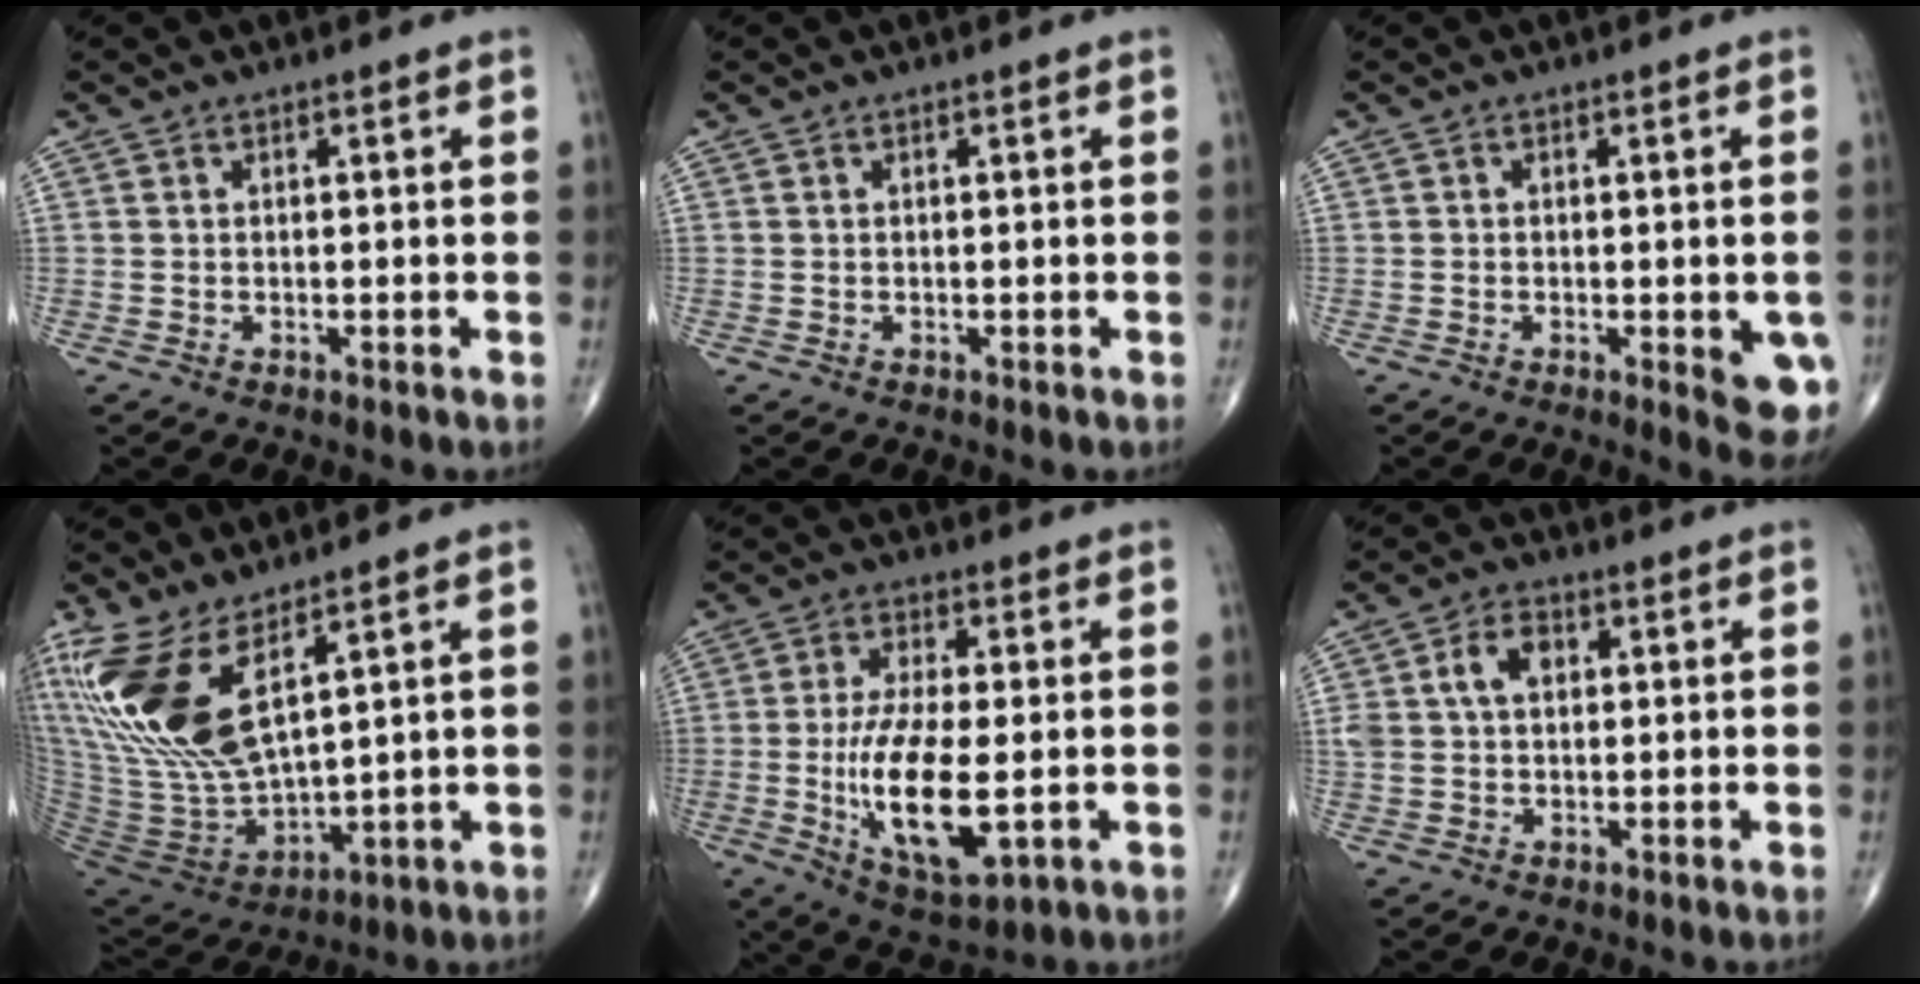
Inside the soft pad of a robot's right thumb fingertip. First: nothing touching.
{"total": 0.0}
{"total": 6.8, "force": [-1.8, 2.3, 6.1], "torque": [-0.055, -0.010, -0.021]}
{"total": 18.3, "force": [9.3, 6.8, 14.3], "torque": [-0.310, -0.055, 0.198]}
{"total": 15.2, "force": [-2.3, 5.7, 13.9], "torque": [-0.259, -0.016, -0.033]}
{"total": 6.8, "force": [1.6, 4.7, 4.7], "torque": [-0.087, 0.014, 0.030]}